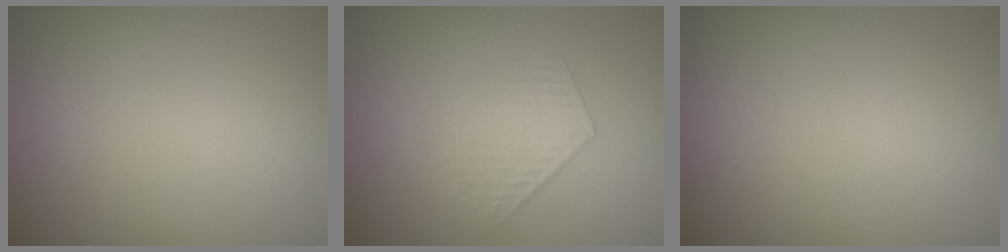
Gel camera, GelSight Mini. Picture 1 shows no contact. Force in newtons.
{"total": 1.3, "press": 0.6, "slide": 1.2}
{"total": 0.0}